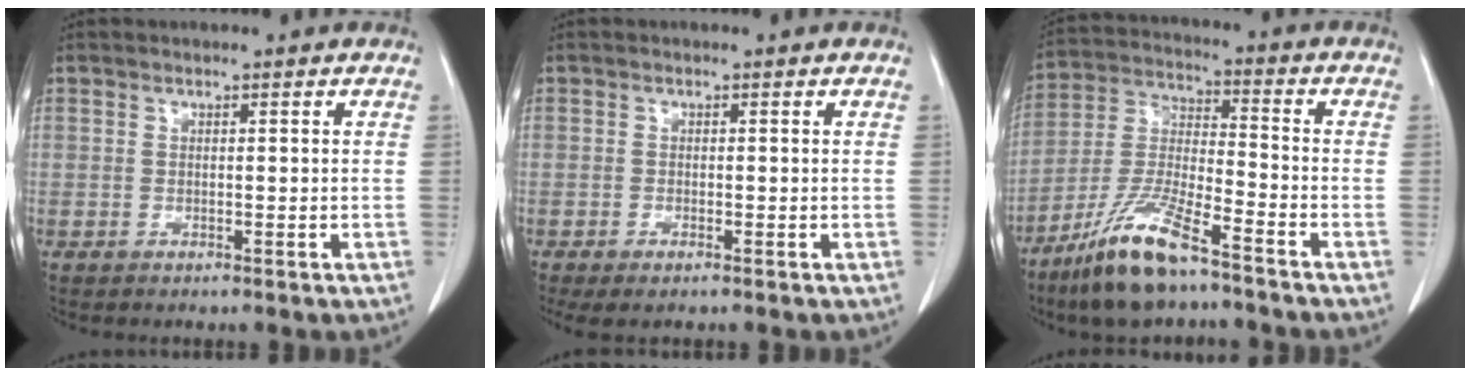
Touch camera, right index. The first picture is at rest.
{"total": 2.5, "force": [-1.7, 0.6, 1.7], "torque": [-0.025, -0.006, -0.025]}
{"total": 12.9, "force": [-9.1, 1.9, 9.0], "torque": [-0.196, -0.026, -0.175]}